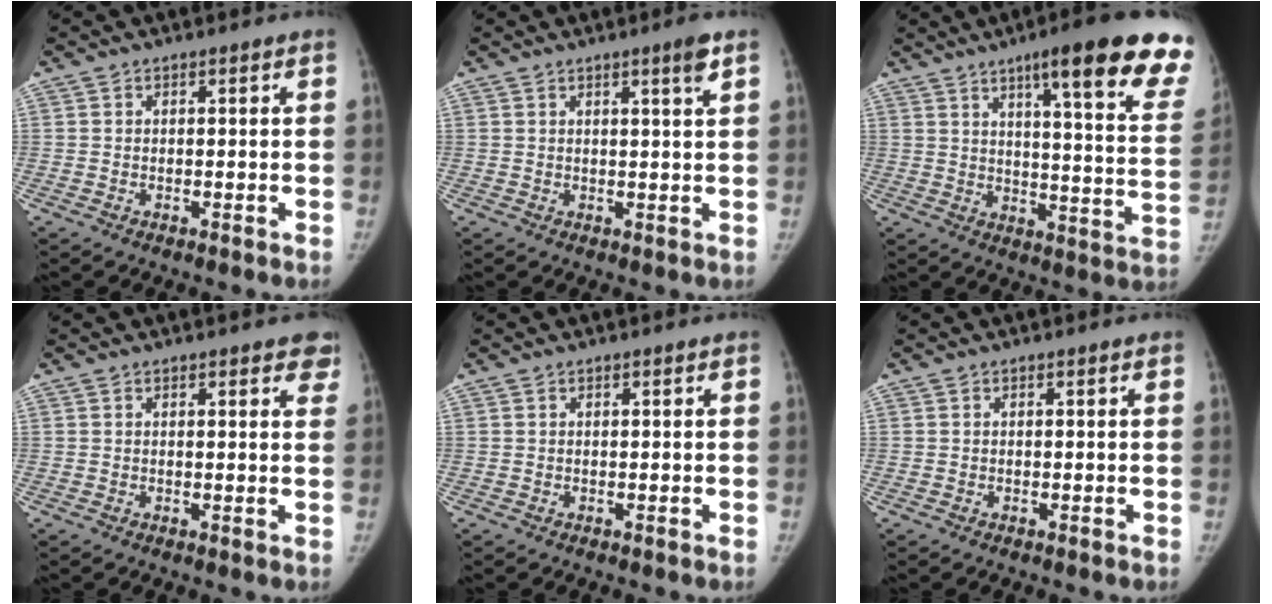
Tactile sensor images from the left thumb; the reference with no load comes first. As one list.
[{"total": 2.8, "force": [1.6, -0.2, 2.3], "torque": [-0.034, -0.011, 0.026]}, {"total": 24.5, "force": [15.3, 4.0, 18.7], "torque": [-0.219, -0.059, 0.194]}, {"total": 4.4, "force": [3.1, 1.7, 2.6], "torque": [0.000, -0.006, 0.027]}, {"total": 0.0}, {"total": 0.0}]